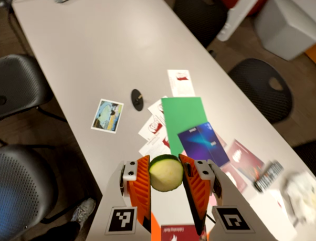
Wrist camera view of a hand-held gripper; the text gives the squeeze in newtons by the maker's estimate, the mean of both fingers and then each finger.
{"total": 14.0, "left": 14.3, "right": 13.7}